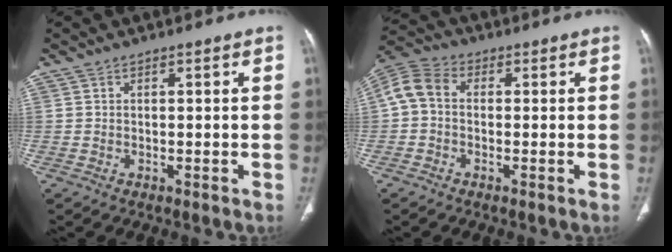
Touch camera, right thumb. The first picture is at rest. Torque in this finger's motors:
{"motor_torque": [0.24, 0.13, 0.52, -0.52, 0.19]}